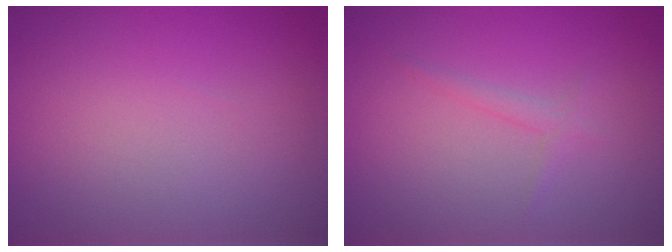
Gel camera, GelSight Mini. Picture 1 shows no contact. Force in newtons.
{"total": 1.0, "press": 1.0, "slide": 0.1}